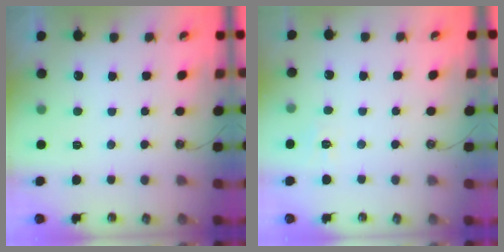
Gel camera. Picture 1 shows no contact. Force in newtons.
{"total": 2.5, "press": 2.5, "slide": 0.5}